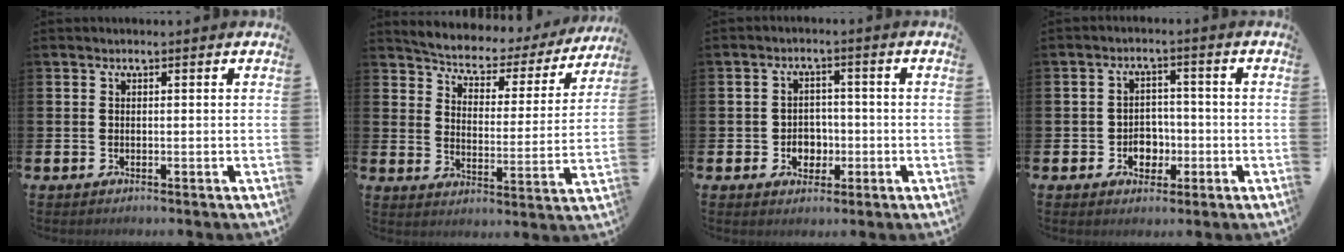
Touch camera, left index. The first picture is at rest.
{"total": 4.7, "force": [4.4, 1.6, 0.6], "torque": [-0.042, -0.038, 0.068]}
{"total": 3.2, "force": [-0.9, 2.8, 1.3], "torque": [-0.020, -0.001, -0.025]}
{"total": 3.5, "force": [-1.2, 2.9, 1.5], "torque": [-0.024, -0.001, -0.031]}